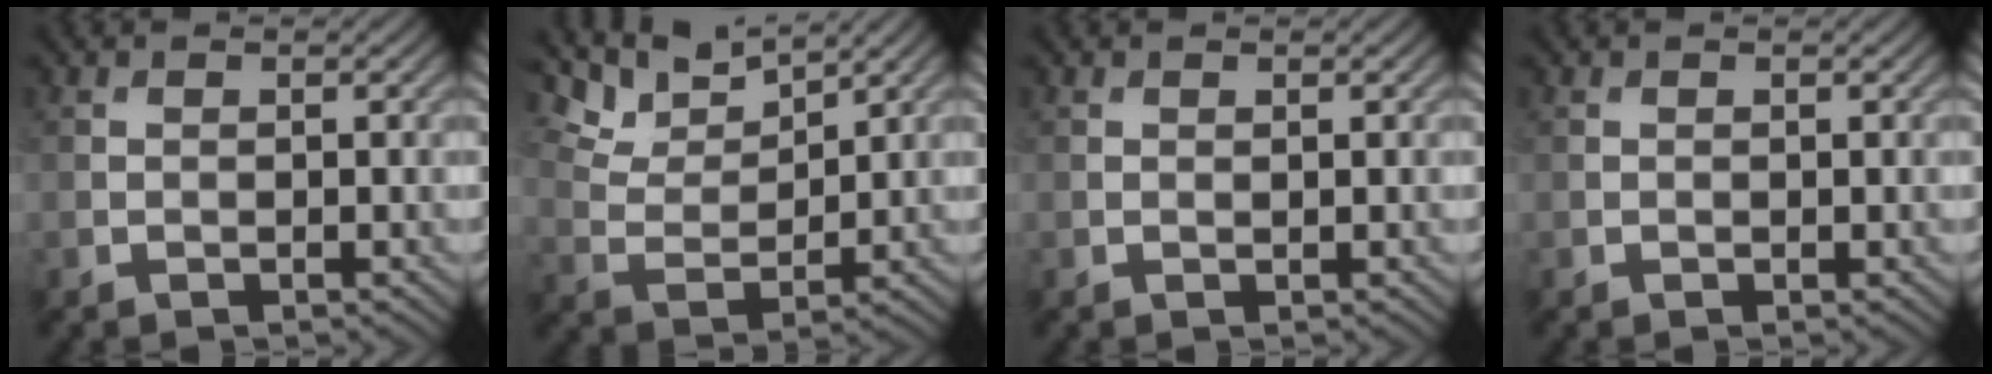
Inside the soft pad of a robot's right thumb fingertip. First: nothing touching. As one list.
[{"total": 7.0, "force": [5.8, 2.0, 3.3], "torque": [-0.081, 0.004, 0.109]}, {"total": 0.0}, {"total": 0.0}]